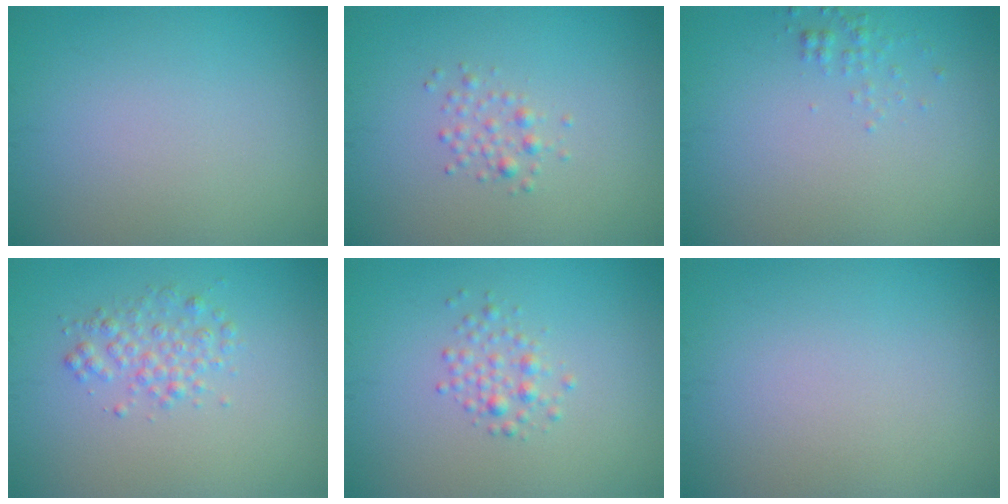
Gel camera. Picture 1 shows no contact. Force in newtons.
{"total": 1.3, "press": 1.3, "slide": 0.0}
{"total": 0.9, "press": 0.9, "slide": 0.0}
{"total": 2.0, "press": 2.0, "slide": 0.0}
{"total": 1.6, "press": 1.6, "slide": 0.0}
{"total": 0.0}